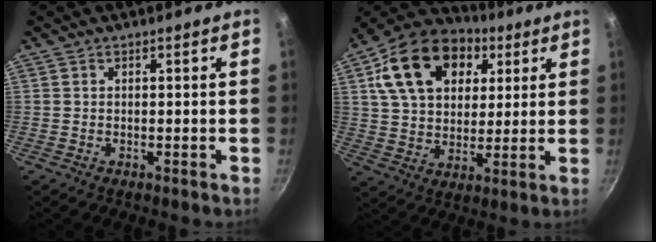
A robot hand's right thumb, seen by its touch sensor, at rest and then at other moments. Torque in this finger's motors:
{"motor_torque": [-0.16, 2.99, 1.09, 0.21, 0.46]}